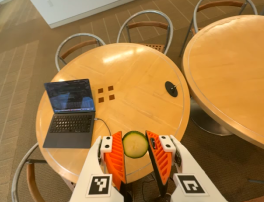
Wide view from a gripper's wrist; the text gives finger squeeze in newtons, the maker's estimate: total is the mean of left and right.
{"total": 7.6, "left": 7.2, "right": 8.0}